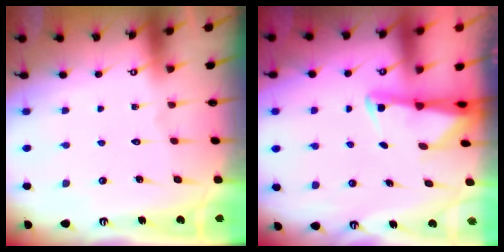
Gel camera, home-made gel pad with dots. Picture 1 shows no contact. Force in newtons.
{"total": 2.3, "press": 2.2, "slide": 0.5}